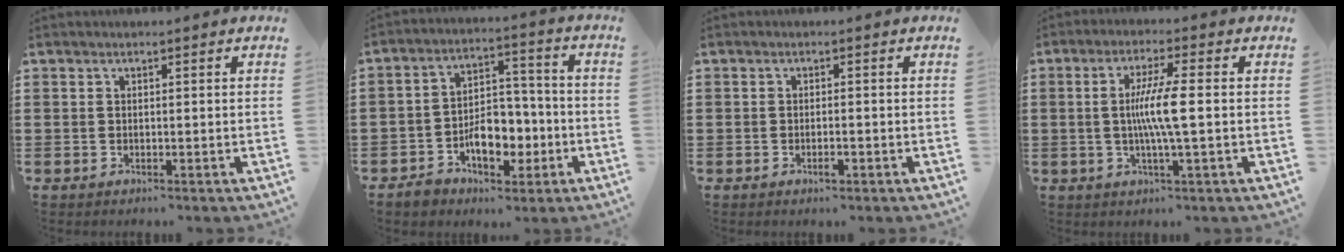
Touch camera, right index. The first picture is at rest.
{"total": 8.3, "force": [-3.3, 6.0, 4.8], "torque": [-0.057, 0.019, -0.057]}
{"total": 1.5, "force": [-0.8, 0.4, 1.2], "torque": [-0.024, -0.002, -0.013]}
{"total": 6.7, "force": [-0.2, 0.1, 6.7], "torque": [-0.126, -0.008, -0.010]}